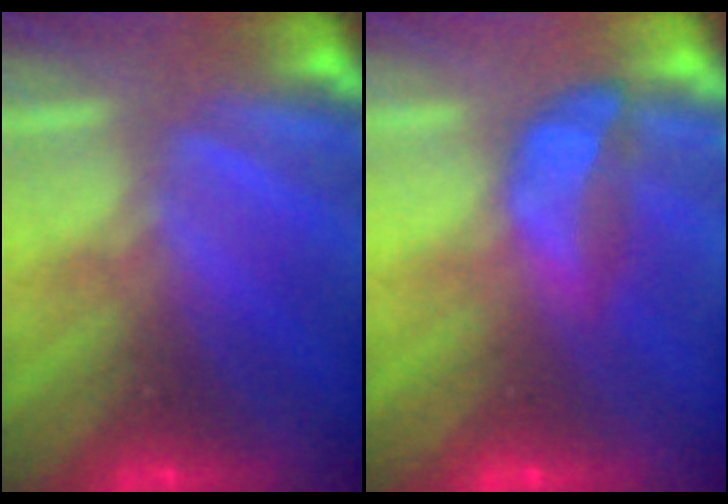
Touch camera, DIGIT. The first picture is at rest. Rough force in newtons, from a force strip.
{"total": 3.9}